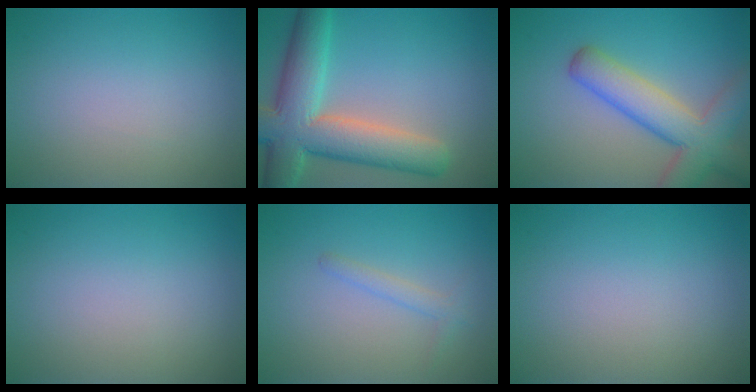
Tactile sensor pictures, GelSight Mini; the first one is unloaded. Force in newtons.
{"total": 9.9, "press": 9.9, "slide": 0.6}
{"total": 7.3, "press": 7.2, "slide": 0.4}
{"total": 0.0}
{"total": 1.3, "press": 1.3, "slide": 0.0}
{"total": 0.0}